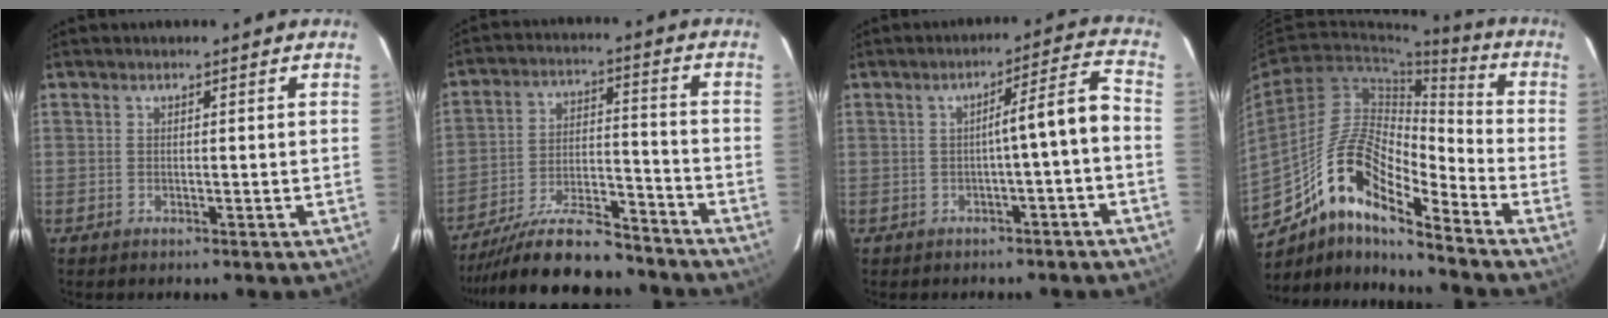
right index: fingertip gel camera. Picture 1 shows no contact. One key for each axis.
{"total": 14.6, "fx": -13.2, "fy": 2.7, "fz": 5.8, "tx": -0.100, "ty": 0.013, "tz": -0.224}
{"total": 6.0, "fx": -1.4, "fy": -0.2, "fz": 5.8, "tx": -0.078, "ty": 0.021, "tz": -0.019}
{"total": 14.4, "fx": -9.7, "fy": 3.6, "fz": 10.0, "tx": -0.183, "ty": 0.028, "tz": -0.168}